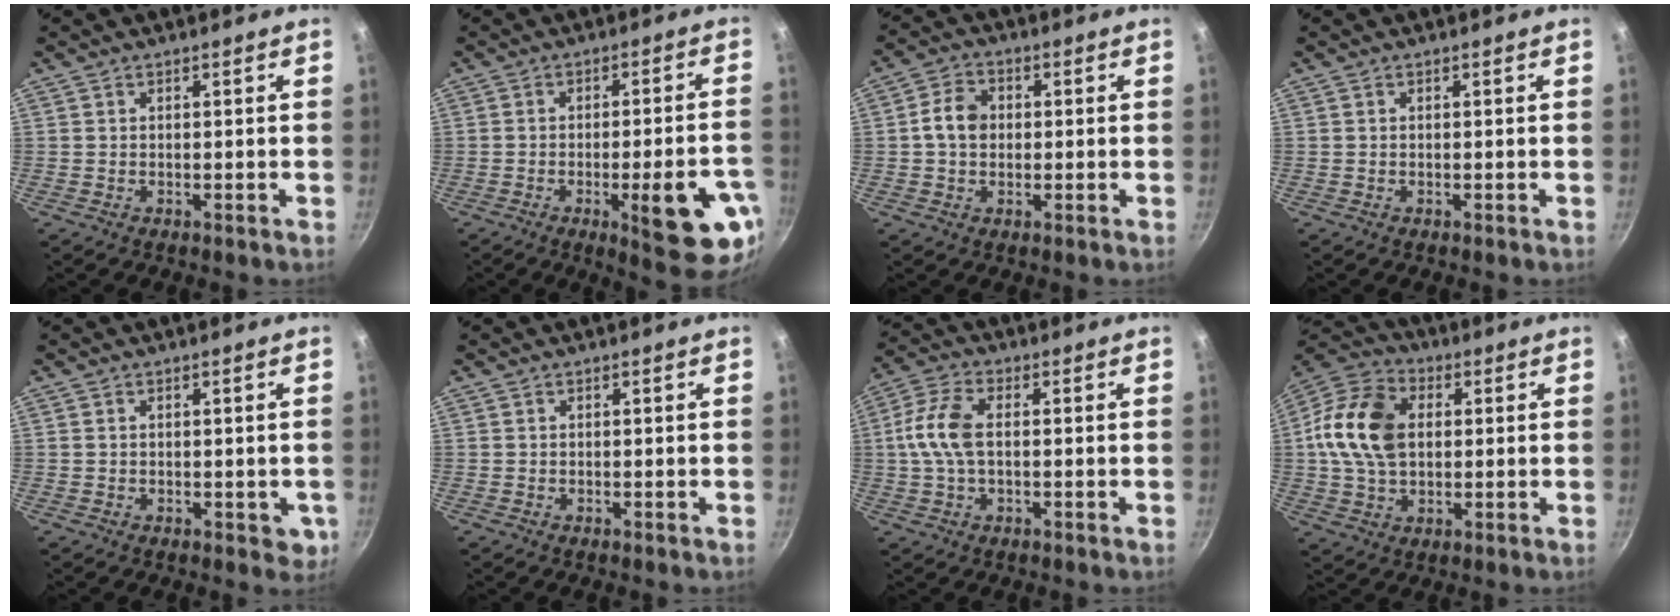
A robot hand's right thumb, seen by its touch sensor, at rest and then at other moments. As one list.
[{"total": 15.4, "force": [-5.4, 4.0, 13.8], "torque": [-0.153, 0.014, -0.066]}, {"total": 7.1, "force": [0.8, 5.2, 4.8], "torque": [-0.077, 0.012, 0.009]}, {"total": 0.0}, {"total": 3.6, "force": [-0.2, 2.3, 2.7], "torque": [-0.024, -0.001, -0.001]}, {"total": 0.0}, {"total": 8.7, "force": [0.4, 4.7, 7.3], "torque": [-0.157, 0.021, -0.001]}, {"total": 15.8, "force": [1.9, 11.1, 11.1], "torque": [-0.194, 0.019, 0.020]}]